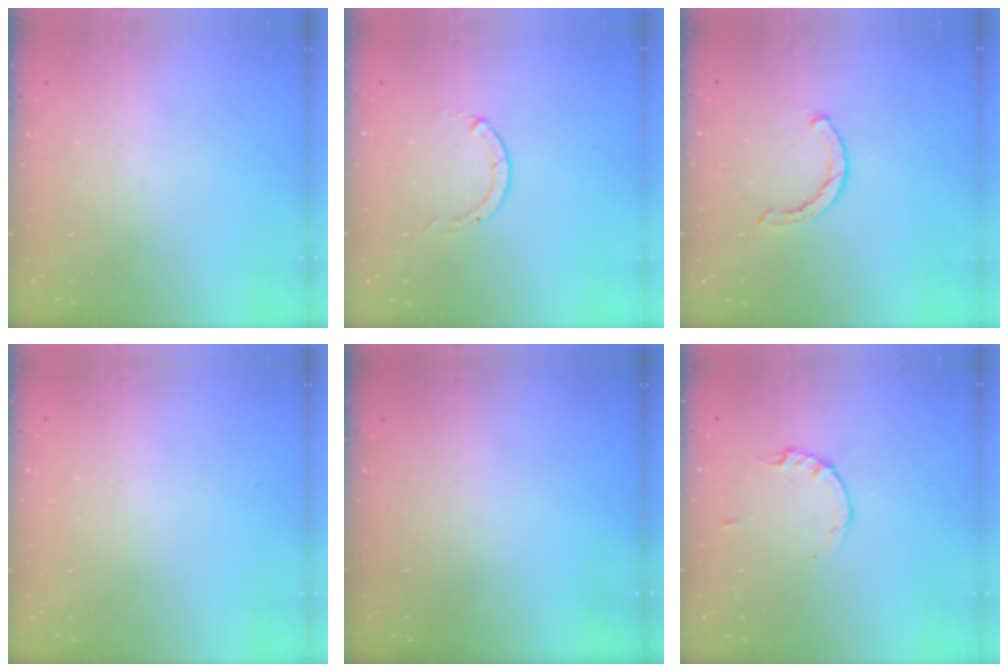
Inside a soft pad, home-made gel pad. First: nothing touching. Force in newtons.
{"total": 0.0}
{"total": 2.3, "press": 2.2, "slide": 0.5}
{"total": 2.5, "press": 2.5, "slide": 0.2}
{"total": 0.0}
{"total": 2.2, "press": 2.1, "slide": 0.3}